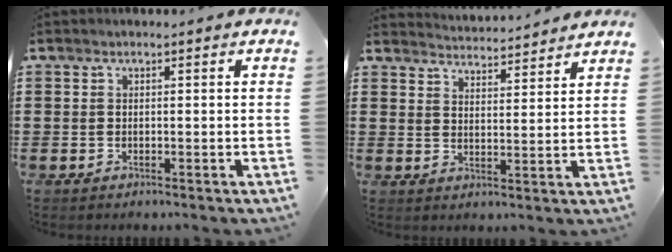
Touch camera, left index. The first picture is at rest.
{"total": 3.5, "force": [3.5, -0.4, -0.1], "torque": [-0.011, -0.022, 0.061]}